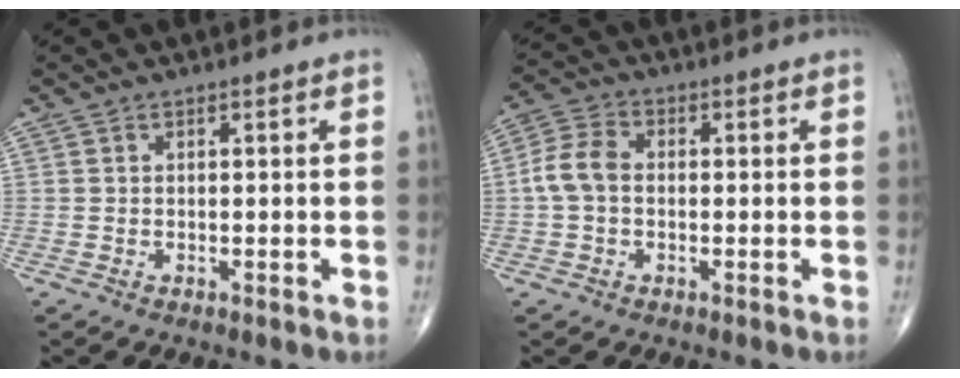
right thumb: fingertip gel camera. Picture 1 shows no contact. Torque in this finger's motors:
{"motor_torque": [-0.06, 0.12, 0.21, -0.05, 0.03]}